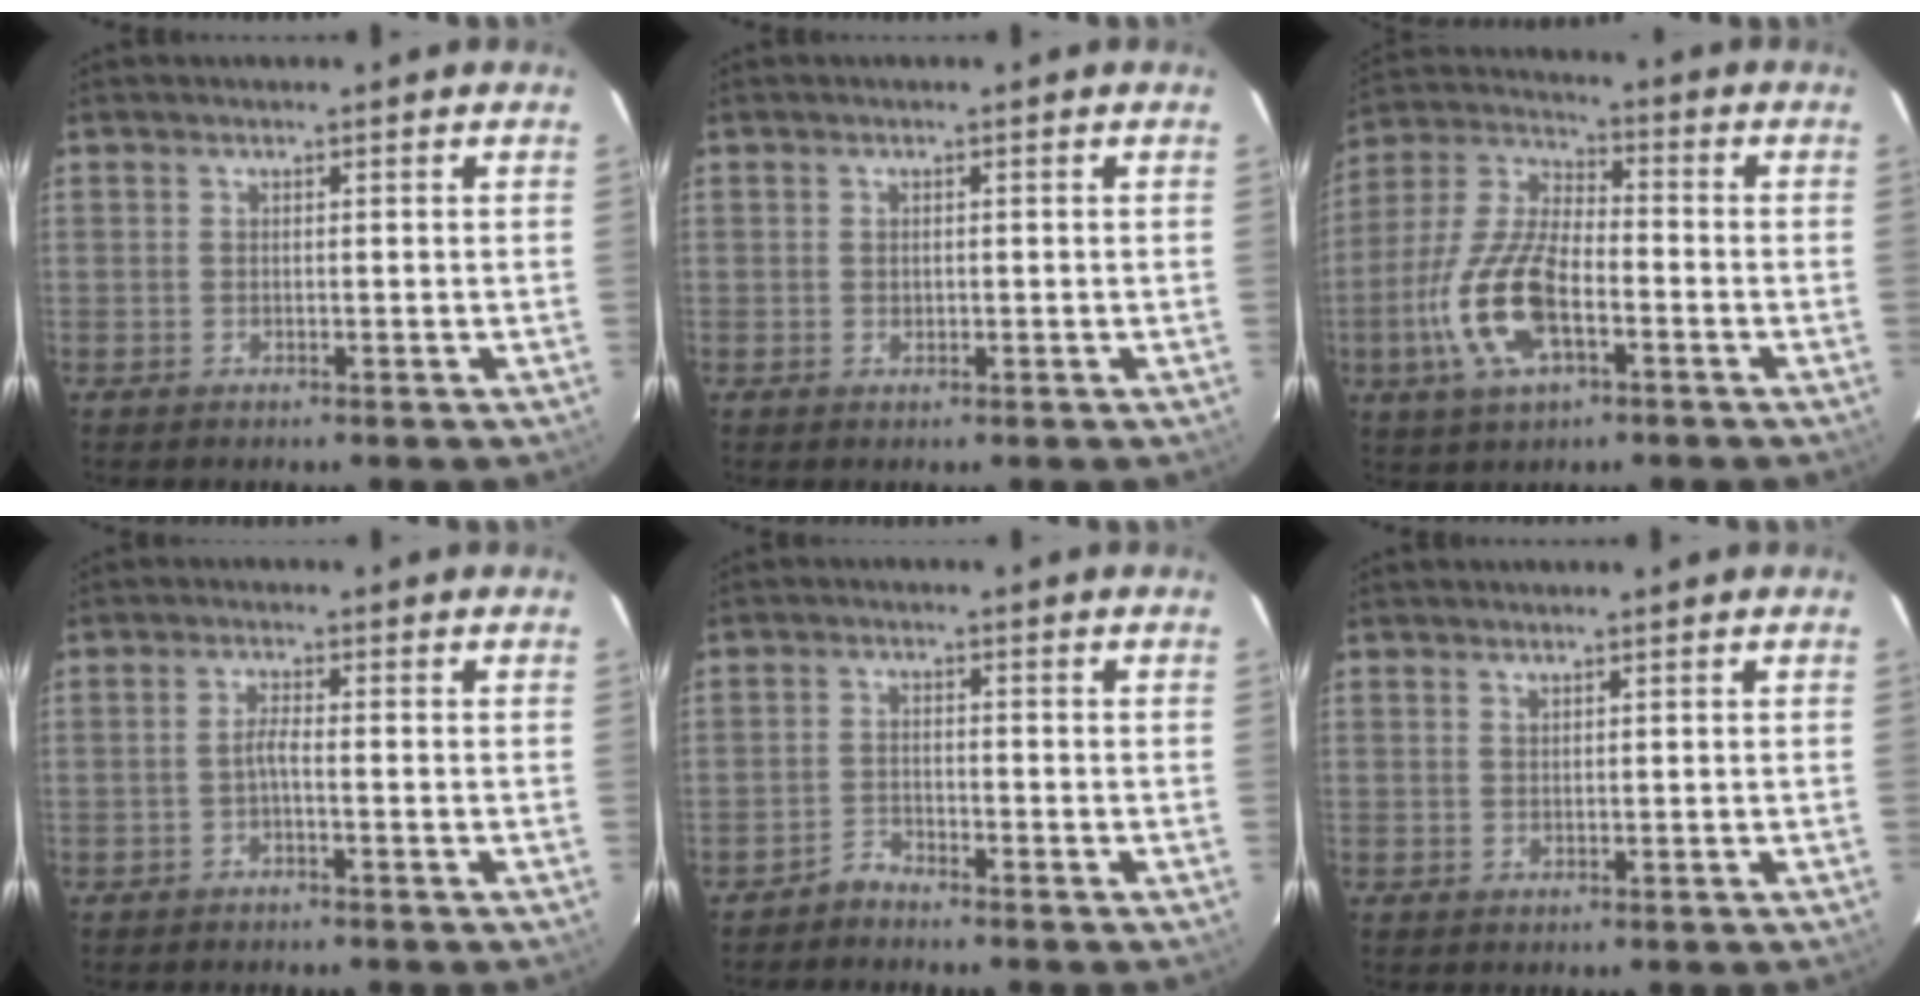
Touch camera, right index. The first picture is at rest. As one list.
[{"total": 0.5, "force": [0.0, 0.5, 0.2], "torque": [-0.002, 0.000, 0.001]}, {"total": 15.3, "force": [-5.1, 6.5, 12.8], "torque": [-0.284, -0.004, -0.097]}, {"total": 1.7, "force": [-0.9, 0.0, 1.4], "torque": [-0.029, 0.003, -0.019]}, {"total": 2.2, "force": [-2.1, 0.4, 0.0], "torque": [0.000, 0.002, -0.044]}, {"total": 0.5, "force": [0.5, 0.1, 0.1], "torque": [-0.002, 0.001, 0.010]}]